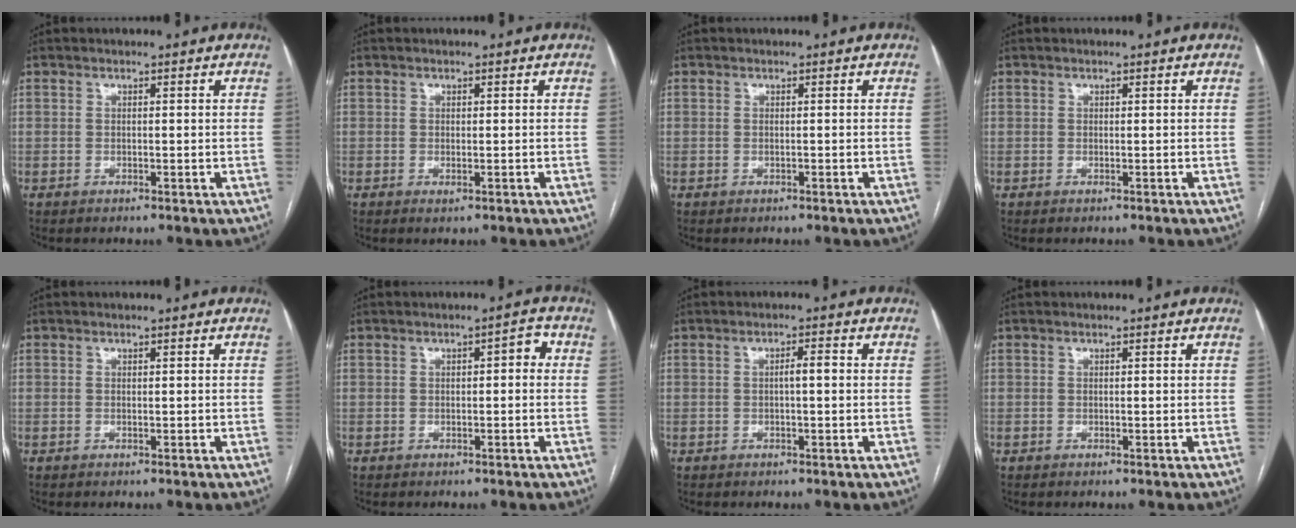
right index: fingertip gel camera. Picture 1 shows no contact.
{"total": 0.6, "force": [-0.4, 0.1, 0.4], "torque": [-0.004, -0.003, -0.004]}
{"total": 0.0}
{"total": 0.0}
{"total": 0.0}
{"total": 2.1, "force": [0.2, 0.8, 2.0], "torque": [-0.019, 0.013, -0.002]}
{"total": 1.7, "force": [-0.1, 0.1, 1.7], "torque": [-0.027, 0.005, -0.002]}
{"total": 0.0}